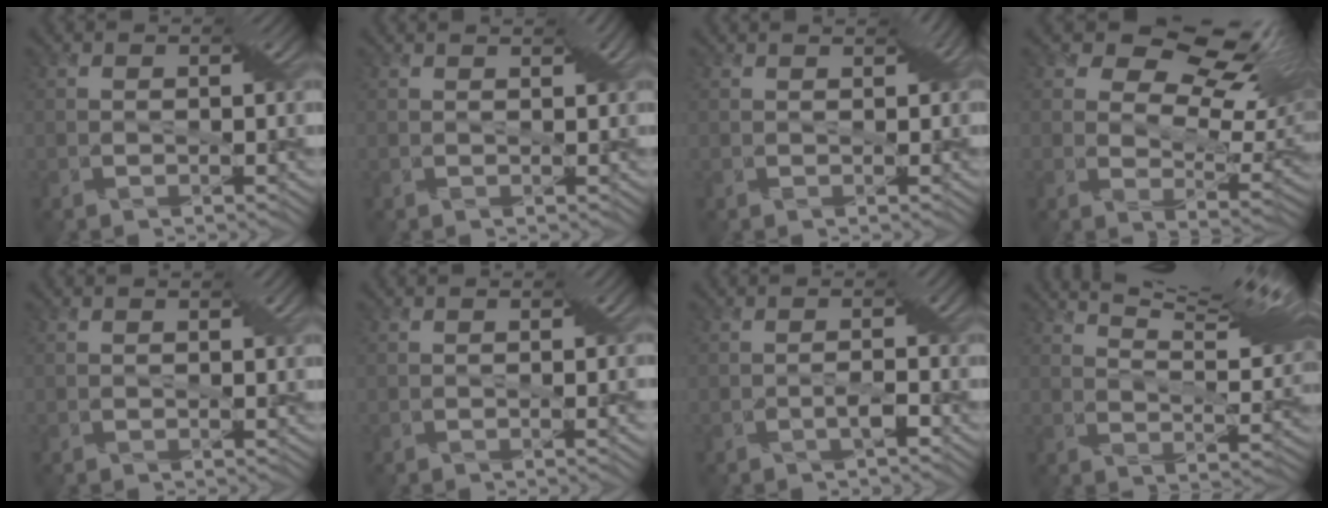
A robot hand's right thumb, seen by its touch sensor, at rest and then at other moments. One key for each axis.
{"total": 0.9, "fx": 0.9, "fy": -0.3, "fz": 0.3, "tx": -0.016, "ty": -0.002, "tz": 0.019}
{"total": 1.0, "fx": 0.7, "fy": 0.2, "fz": 0.6, "tx": -0.017, "ty": -0.002, "tz": 0.017}
{"total": 12.8, "fx": 8.0, "fy": 5.9, "fz": 8.1, "tx": -0.145, "ty": 0.009, "tz": 0.116}
{"total": 0.7, "fx": 0.2, "fy": -0.5, "fz": -0.4, "tx": -0.007, "ty": -0.003, "tz": 0.008}
{"total": 1.3, "fx": 0.0, "fy": 0.1, "fz": 1.3, "tx": -0.024, "ty": -0.010, "tz": 0.003}
{"total": 1.3, "fx": -0.7, "fy": -0.8, "fz": 0.7, "tx": -0.026, "ty": 0.000, "tz": -0.004}
{"total": 12.3, "fx": 10.2, "fy": 0.9, "fz": 6.8, "tx": -0.143, "ty": 0.006, "tz": 0.150}